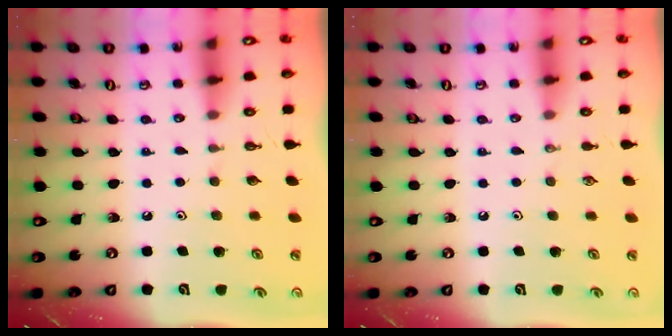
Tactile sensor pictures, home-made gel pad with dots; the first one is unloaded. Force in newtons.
{"total": 0.0}